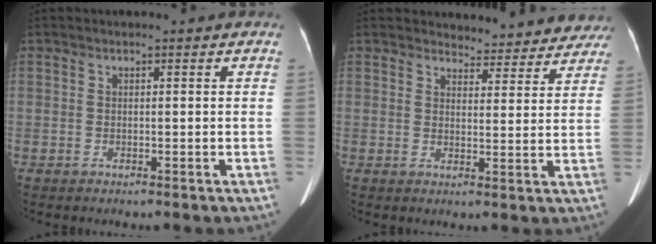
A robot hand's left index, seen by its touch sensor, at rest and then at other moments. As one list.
[{"total": 10.9, "force": [10.5, 3.2, 0.4], "torque": [0.031, -0.015, 0.099]}]